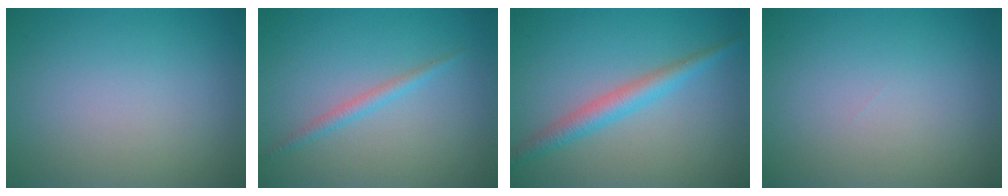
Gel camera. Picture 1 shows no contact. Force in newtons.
{"total": 1.4, "press": 1.4, "slide": 0.1}
{"total": 2.9, "press": 2.9, "slide": 0.1}
{"total": 0.0}